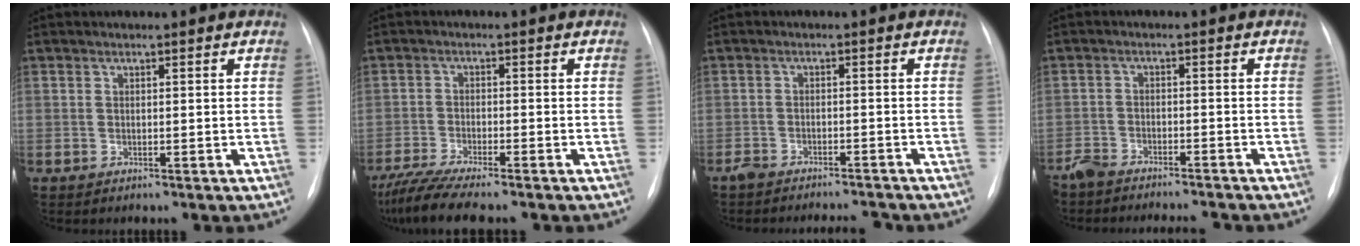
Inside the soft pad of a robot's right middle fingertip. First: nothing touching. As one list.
[{"total": 8.3, "force": [-7.1, 0.3, 4.4], "torque": [-0.079, -0.019, -0.118]}, {"total": 7.2, "force": [-6.8, 1.4, 1.9], "torque": [-0.020, 0.001, -0.096]}, {"total": 9.8, "force": [-9.1, 1.8, 3.0], "torque": [-0.039, 0.002, -0.132]}]